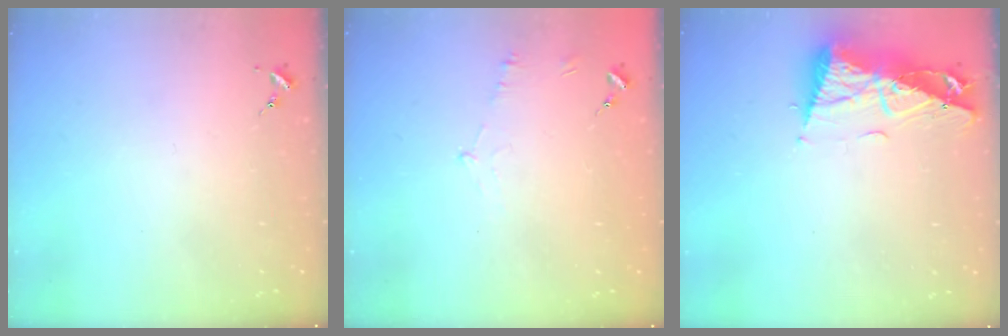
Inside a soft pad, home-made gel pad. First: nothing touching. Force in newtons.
{"total": 4.5, "press": 4.2, "slide": 1.4}
{"total": 11.0, "press": 10.9, "slide": 1.3}